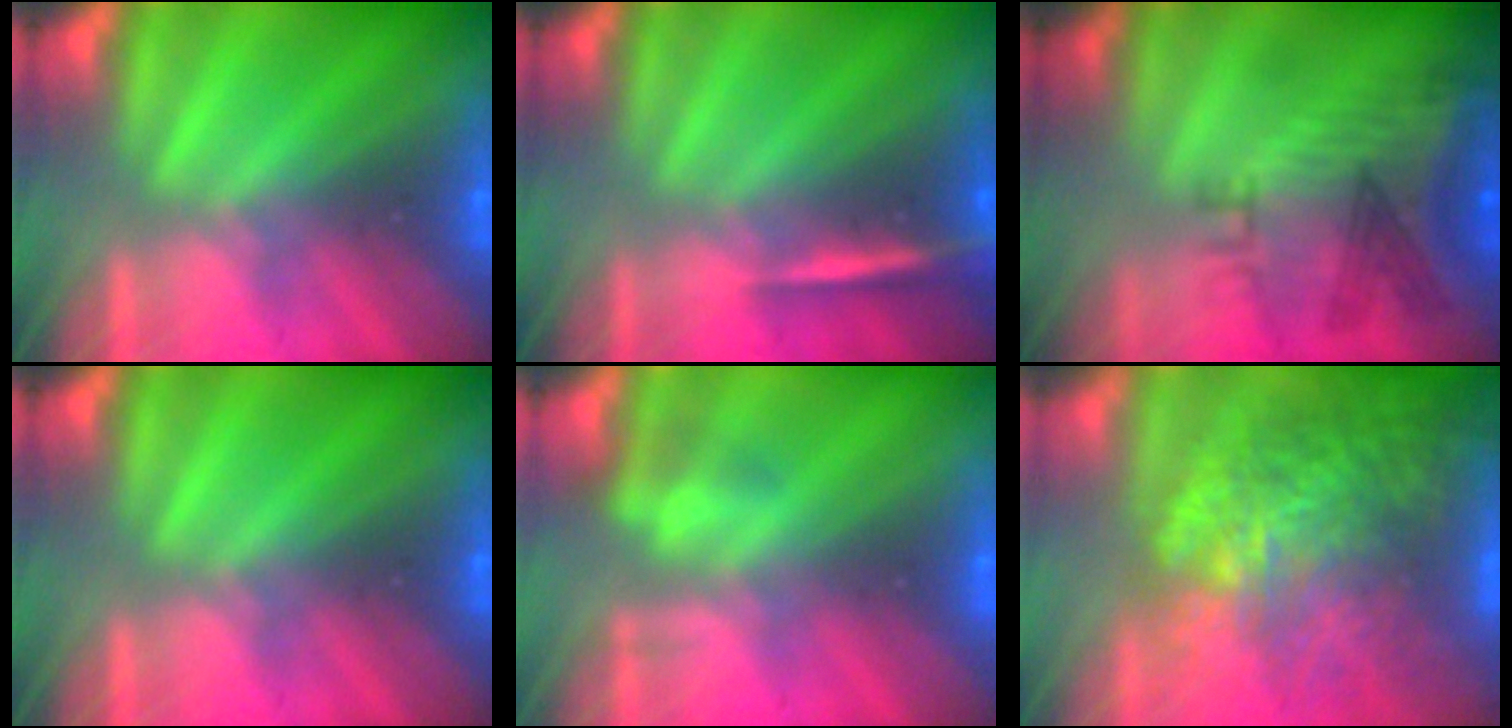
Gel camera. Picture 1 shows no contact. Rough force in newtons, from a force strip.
{"total": 2.3}
{"total": 7.5}
{"total": 0.0}
{"total": 2.1}
{"total": 6.9}